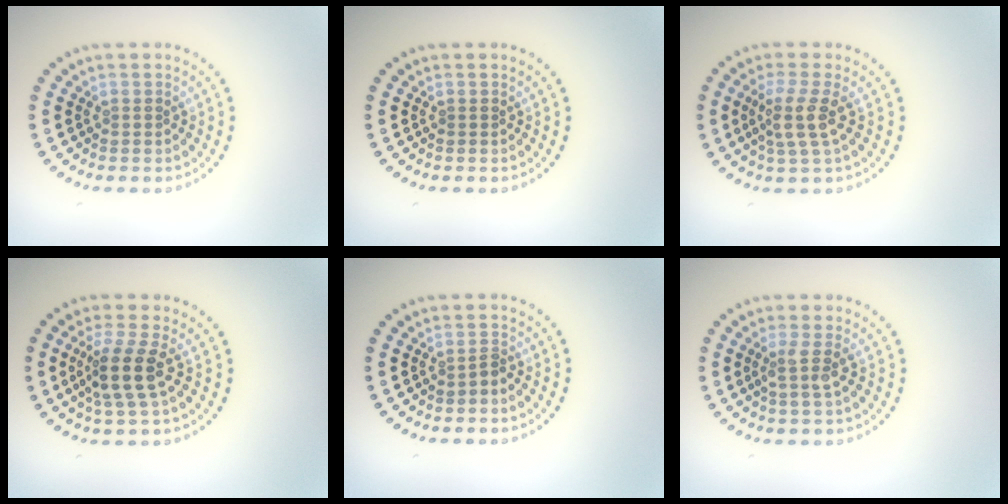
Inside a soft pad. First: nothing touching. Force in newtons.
{"total": 0.0}
{"total": 3.0, "press": 2.4, "slide": 1.8}
{"total": 3.7, "press": 3.0, "slide": 2.2}
{"total": 0.7, "press": 0.4, "slide": 0.5}
{"total": 1.8, "press": 1.4, "slide": 1.2}